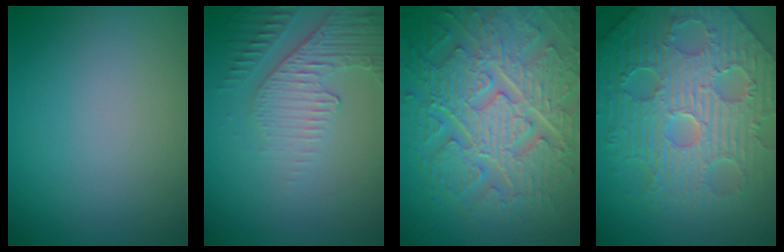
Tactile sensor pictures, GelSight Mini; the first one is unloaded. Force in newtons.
{"total": 4.9, "press": 3.3, "slide": 3.6}
{"total": 10.4, "press": 7.1, "slide": 7.5}
{"total": 7.6, "press": 6.3, "slide": 4.3}